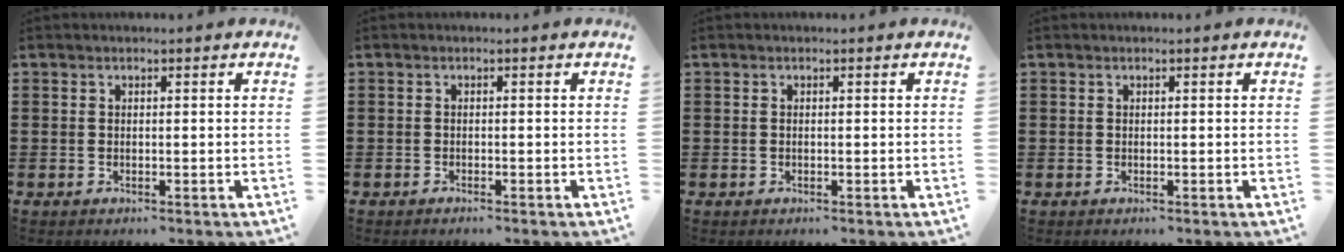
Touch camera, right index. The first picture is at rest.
{"total": 0.6, "force": [-0.6, -0.1, 0.1], "torque": [-0.004, -0.003, -0.012]}
{"total": 0.0}
{"total": 0.0}